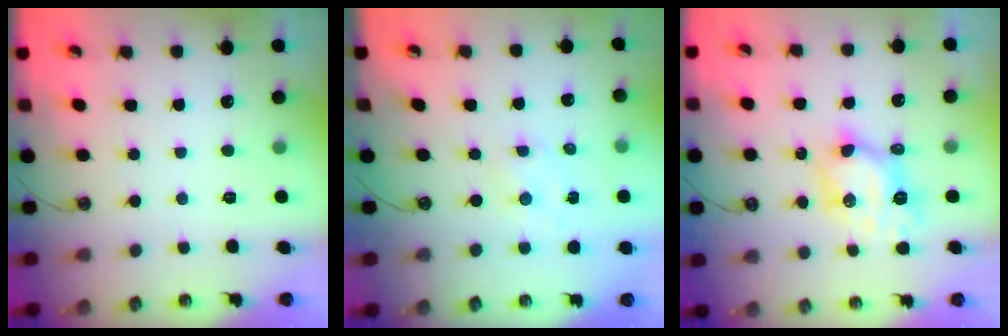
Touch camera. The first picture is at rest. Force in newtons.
{"total": 1.5, "press": 1.5, "slide": 0.3}
{"total": 7.2, "press": 7.2, "slide": 0.6}